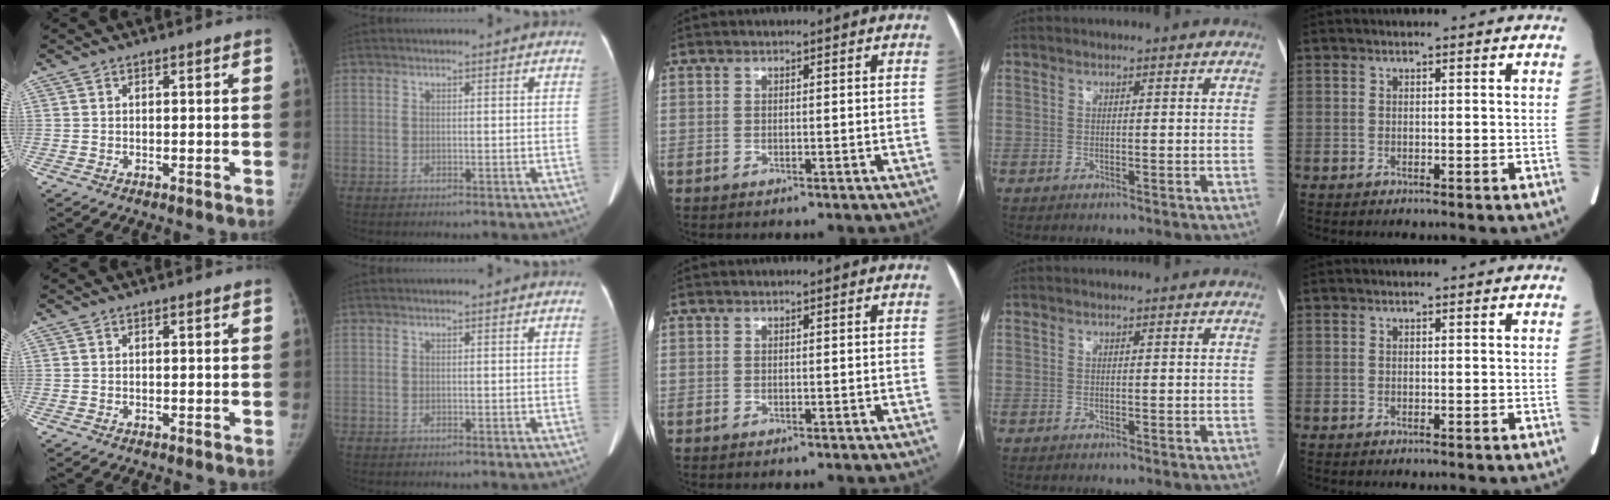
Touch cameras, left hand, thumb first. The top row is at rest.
{}